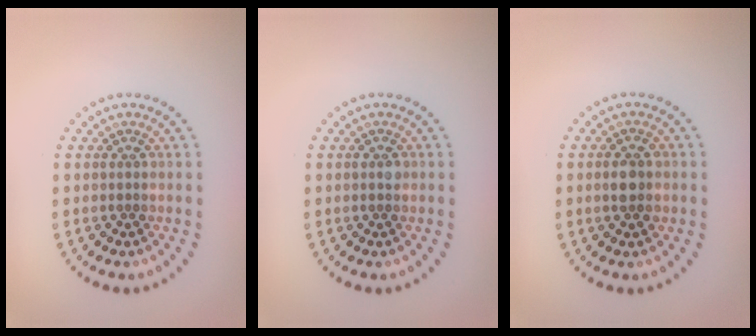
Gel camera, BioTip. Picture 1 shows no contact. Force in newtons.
{"total": 1.0, "press": 1.0, "slide": 0.1}
{"total": 2.5, "press": 2.4, "slide": 0.3}